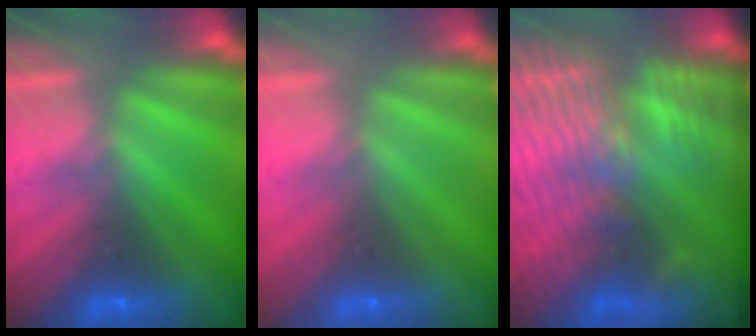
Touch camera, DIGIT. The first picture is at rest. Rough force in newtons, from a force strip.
{"total": 2.7}
{"total": 7.9}